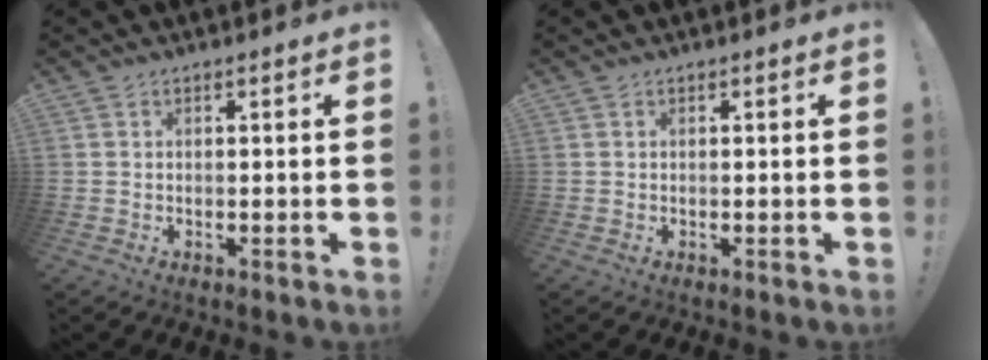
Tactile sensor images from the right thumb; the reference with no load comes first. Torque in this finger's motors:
{"motor_torque": [0.00, 0.00, 0.00, 0.00, 0.00]}